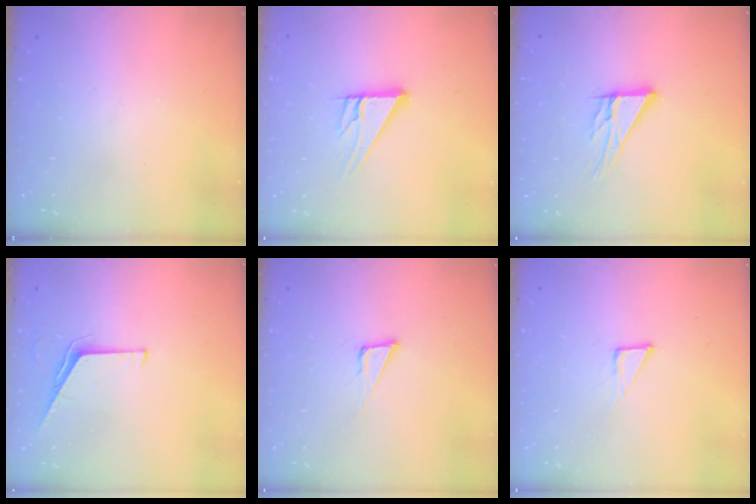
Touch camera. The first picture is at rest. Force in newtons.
{"total": 10.2, "press": 10.2, "slide": 1.0}
{"total": 10.3, "press": 10.2, "slide": 1.0}
{"total": 5.4, "press": 5.3, "slide": 0.6}
{"total": 3.9, "press": 3.9, "slide": 0.2}
{"total": 5.1, "press": 5.0, "slide": 0.4}